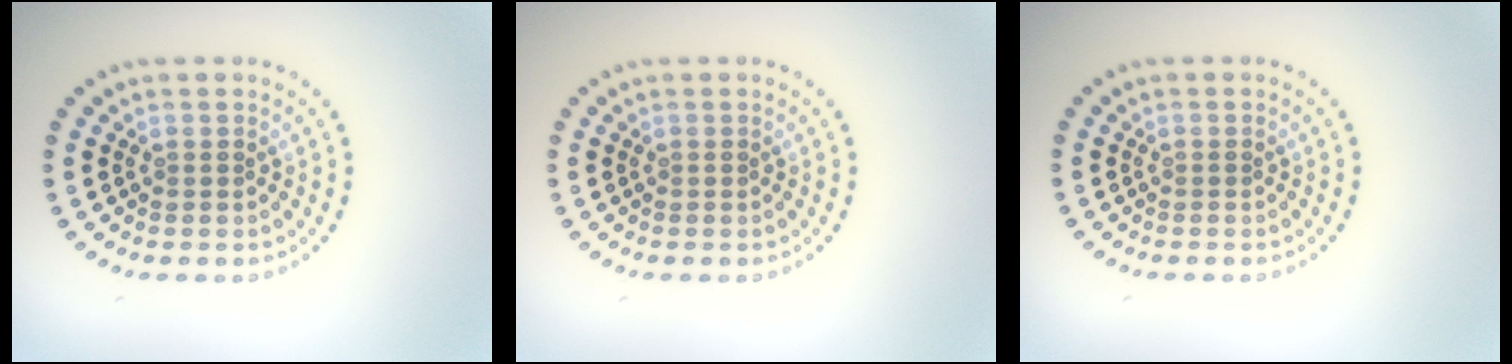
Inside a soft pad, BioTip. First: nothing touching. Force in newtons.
{"total": 0.0}
{"total": 0.0}